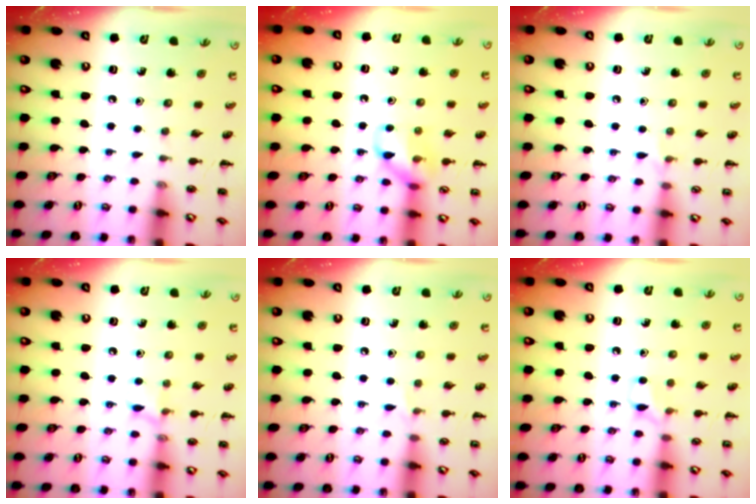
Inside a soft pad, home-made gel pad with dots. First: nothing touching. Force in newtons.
{"total": 10.1, "press": 10.0, "slide": 0.9}
{"total": 4.0, "press": 3.7, "slide": 1.3}
{"total": 6.6, "press": 6.4, "slide": 1.8}
{"total": 3.9, "press": 3.8, "slide": 1.1}
{"total": 5.3, "press": 5.1, "slide": 1.4}